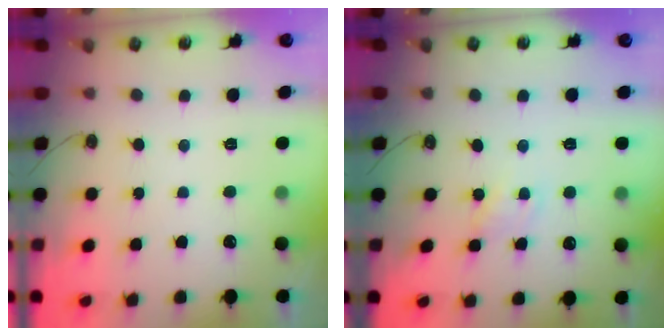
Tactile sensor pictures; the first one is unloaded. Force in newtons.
{"total": 2.7, "press": 2.7, "slide": 0.4}